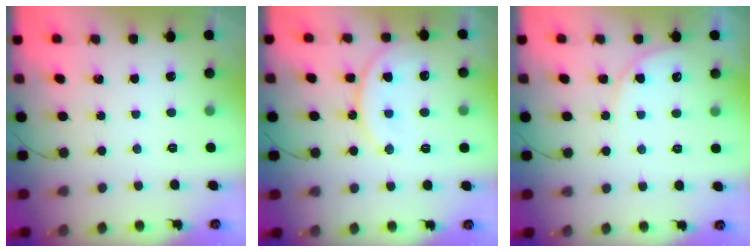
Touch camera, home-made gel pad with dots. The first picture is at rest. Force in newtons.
{"total": 13.1, "press": 13.0, "slide": 1.1}
{"total": 6.7, "press": 6.7, "slide": 0.3}